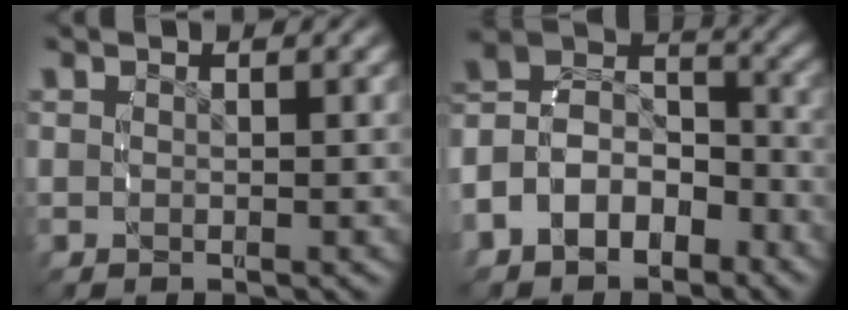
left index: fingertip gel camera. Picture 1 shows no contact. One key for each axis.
{"total": 8.6, "fx": -1.5, "fy": 7.0, "fz": 4.8, "tx": -0.106, "ty": -0.004, "tz": -0.036}